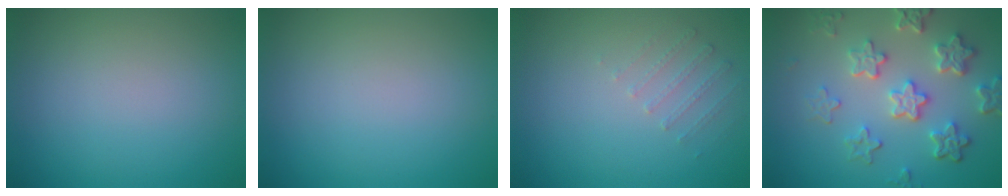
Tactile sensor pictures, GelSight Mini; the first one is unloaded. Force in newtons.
{"total": 0.0}
{"total": 1.1, "press": 0.7, "slide": 0.8}
{"total": 5.7, "press": 4.3, "slide": 3.7}